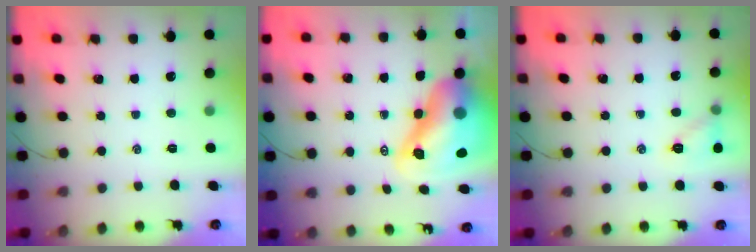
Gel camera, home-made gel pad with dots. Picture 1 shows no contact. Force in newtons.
{"total": 17.0, "press": 16.3, "slide": 5.1}
{"total": 7.2, "press": 7.2, "slide": 1.0}